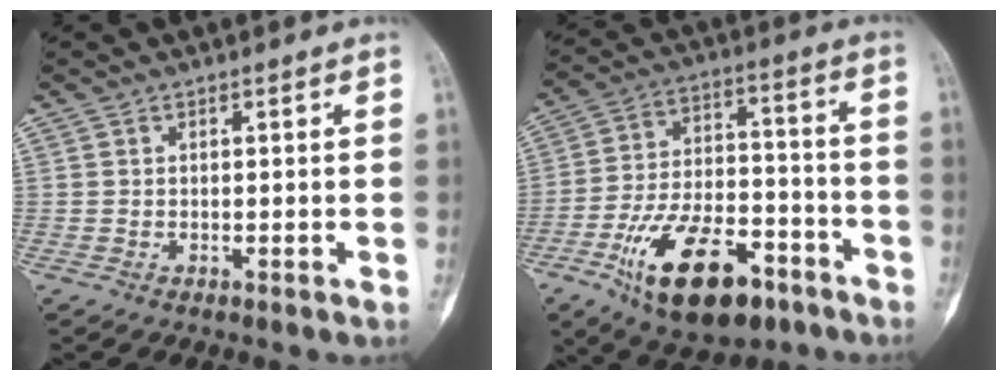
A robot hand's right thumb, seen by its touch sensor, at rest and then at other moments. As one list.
[{"total": 20.2, "force": [-10.6, 10.0, 13.9], "torque": [-0.225, 0.068, -0.167]}]